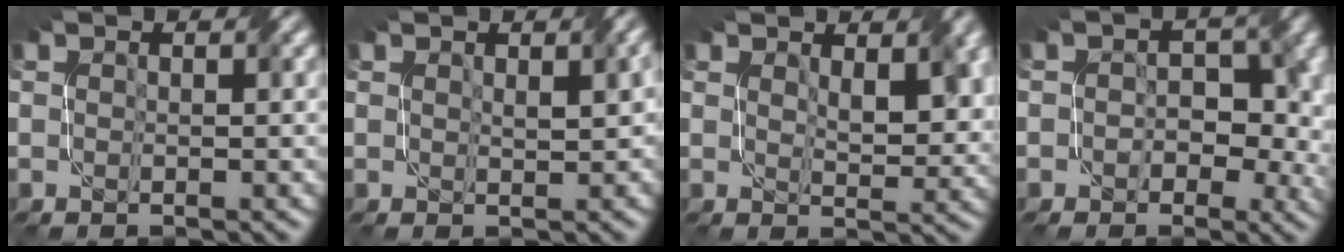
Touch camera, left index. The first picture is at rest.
{"total": 1.8, "force": [0.7, 0.7, 1.6], "torque": [-0.018, 0.006, 0.021]}
{"total": 3.4, "force": [1.8, 1.4, 2.6], "torque": [-0.039, 0.001, 0.040]}
{"total": 4.2, "force": [-0.4, 3.2, 2.8], "torque": [-0.016, 0.000, -0.008]}